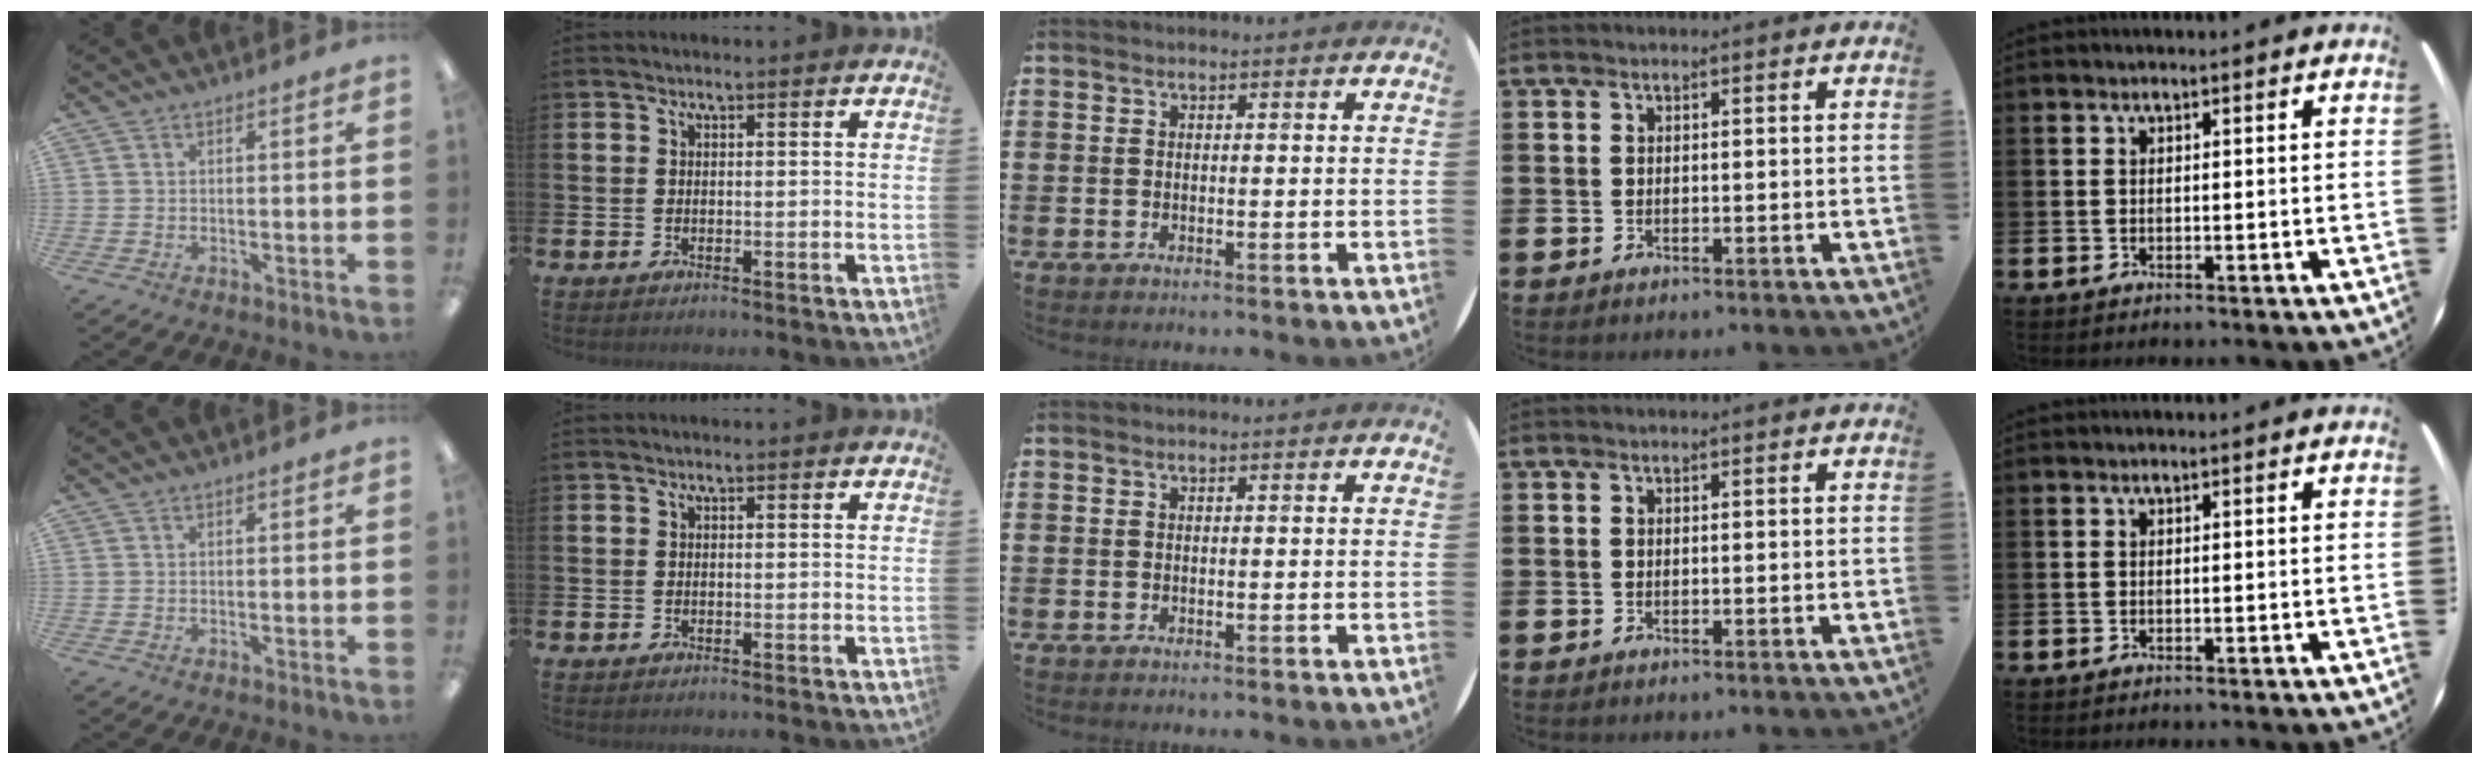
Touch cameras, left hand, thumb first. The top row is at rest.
{}